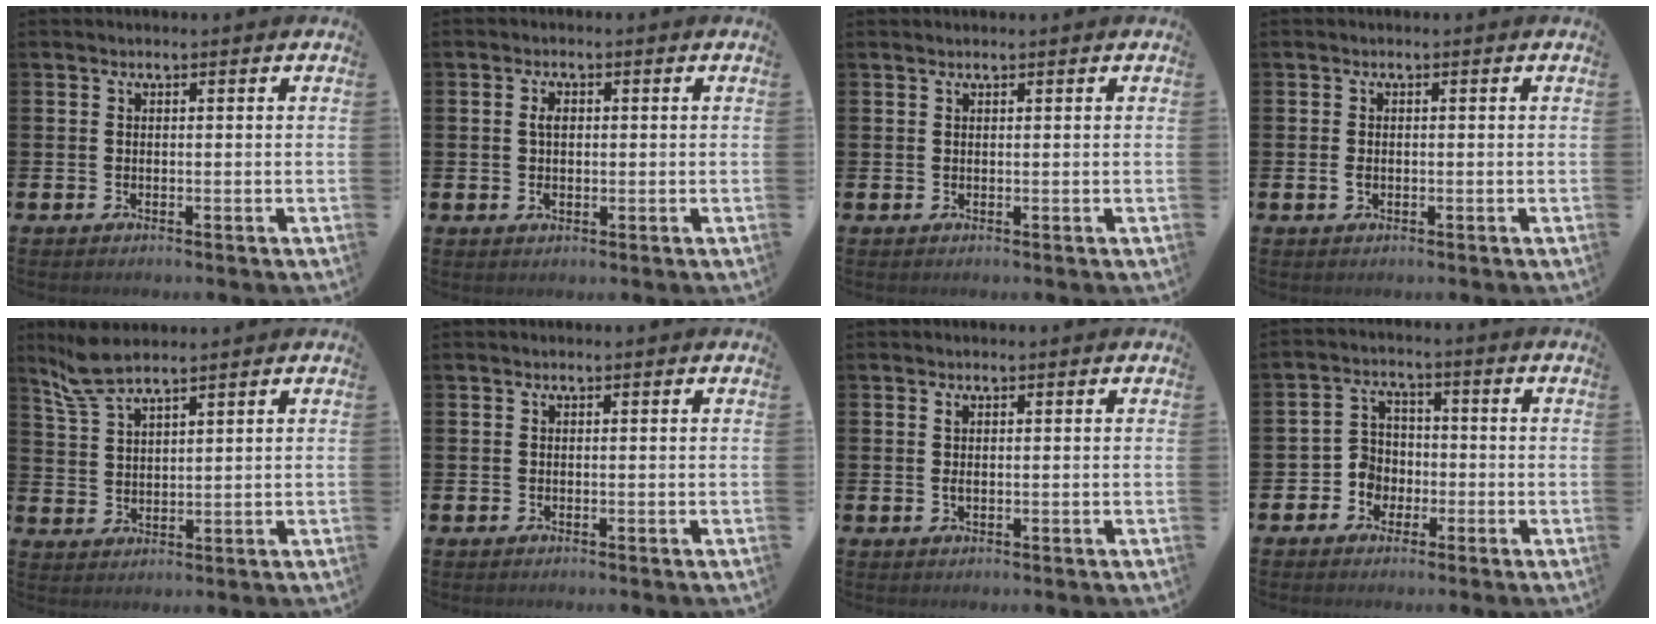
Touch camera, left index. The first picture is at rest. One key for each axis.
{"total": 2.3, "fx": 0.3, "fy": 1.3, "fz": 1.9, "tx": -0.025, "ty": -0.001, "tz": 0.001}
{"total": 0.0}
{"total": 1.1, "fx": -0.2, "fy": 0.7, "fz": 0.8, "tx": -0.019, "ty": 0.004, "tz": -0.004}
{"total": 5.7, "fx": 5.2, "fy": 1.0, "fz": 2.1, "tx": -0.058, "ty": -0.011, "tz": 0.096}
{"total": 0.0}
{"total": 0.9, "fx": 0.3, "fy": 0.3, "fz": 0.8, "tx": -0.010, "ty": -0.001, "tz": 0.004}
{"total": 4.0, "fx": -1.3, "fy": 3.6, "fz": 0.9, "tx": -0.026, "ty": -0.002, "tz": -0.031}